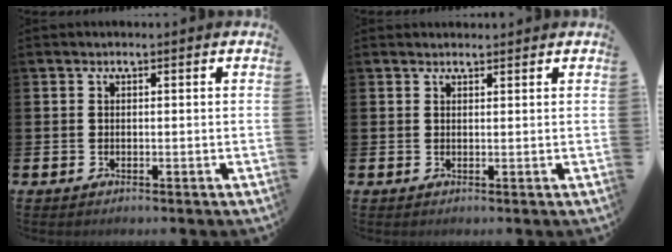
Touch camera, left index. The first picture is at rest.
{"total": 1.1, "force": [1.1, 0.3, 0.0], "torque": [0.013, -0.002, 0.017]}